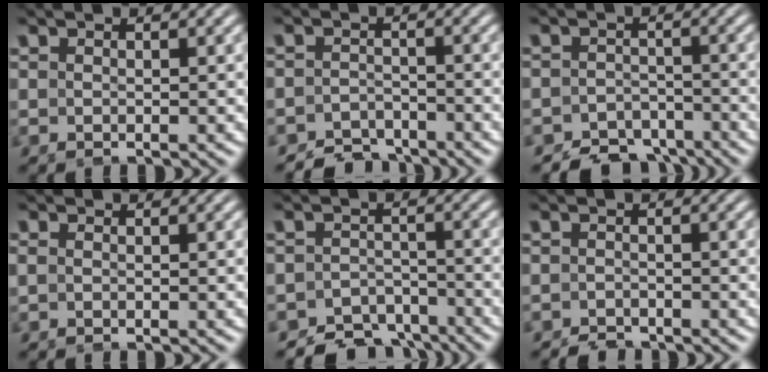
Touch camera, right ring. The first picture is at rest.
{"total": 5.5, "force": [-5.2, 1.7, 0.1], "torque": [0.018, -0.021, -0.093]}
{"total": 7.7, "force": [-6.6, 3.8, 1.0], "torque": [0.010, -0.022, -0.117]}
{"total": 0.7, "force": [-0.4, 0.6, 0.1], "torque": [-0.012, -0.008, -0.006]}
{"total": 7.9, "force": [-6.9, 3.6, 1.2], "torque": [0.007, -0.023, -0.122]}
{"total": 2.7, "force": [-2.6, 0.4, -0.4], "torque": [0.011, -0.018, -0.045]}